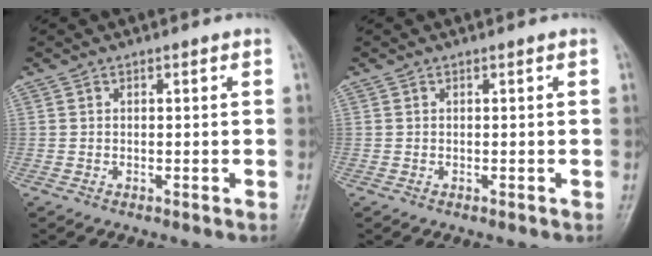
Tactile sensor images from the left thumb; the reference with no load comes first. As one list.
[{"total": 0.0}]